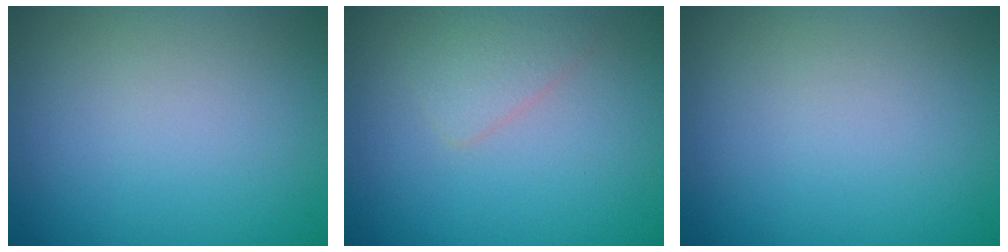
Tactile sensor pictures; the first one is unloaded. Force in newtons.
{"total": 1.7, "press": 1.7, "slide": 0.1}
{"total": 0.0}